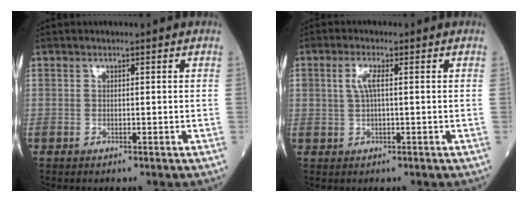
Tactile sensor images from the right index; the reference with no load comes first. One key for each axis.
{"total": 2.7, "fx": 0.6, "fy": 0.6, "fz": 2.5, "tx": -0.057, "ty": 0.006, "tz": 0.013}